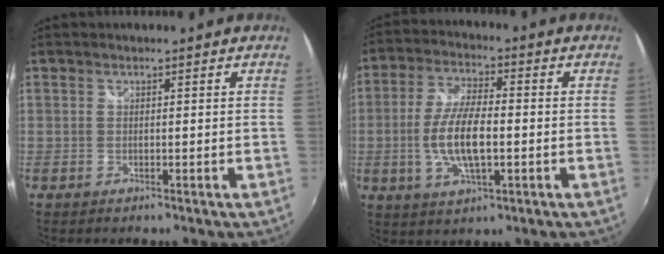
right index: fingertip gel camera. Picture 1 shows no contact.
{"total": 10.5, "force": [-1.7, 3.7, 9.7], "torque": [-0.198, 0.000, -0.033]}